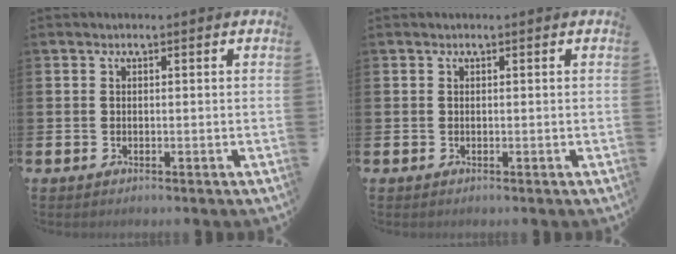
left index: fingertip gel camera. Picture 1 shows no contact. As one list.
[{"total": 0.0}]